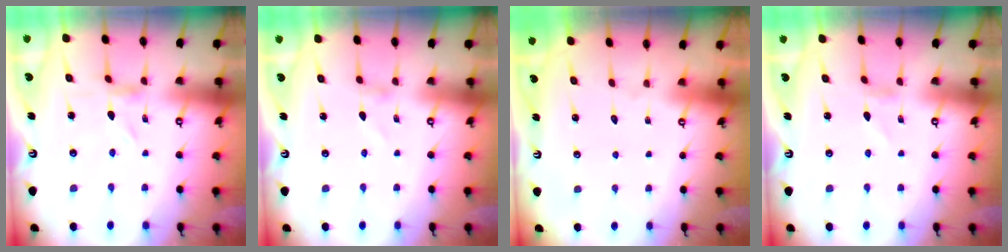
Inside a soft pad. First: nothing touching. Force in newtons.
{"total": 1.1, "press": 1.1, "slide": 0.1}
{"total": 1.8, "press": 1.8, "slide": 0.1}
{"total": 0.0}